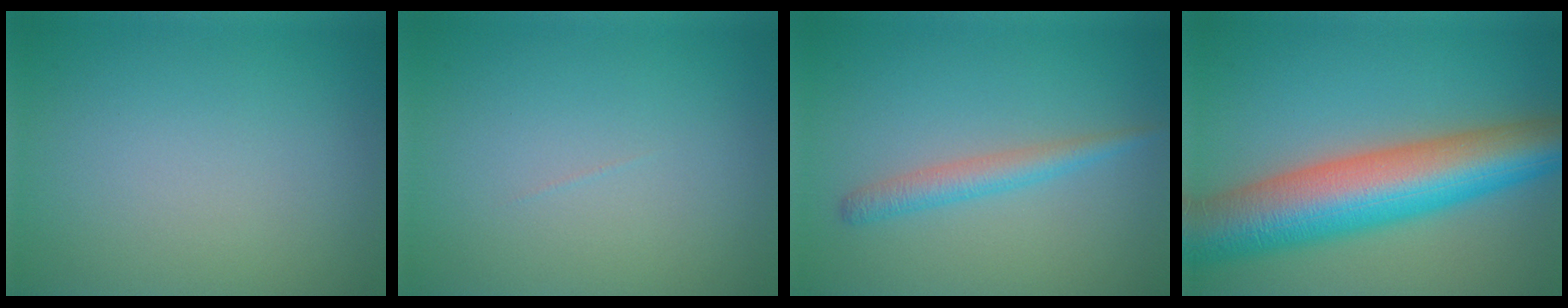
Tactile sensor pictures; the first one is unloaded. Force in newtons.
{"total": 0.0}
{"total": 2.2, "press": 2.2, "slide": 0.1}
{"total": 12.3, "press": 12.3, "slide": 0.1}